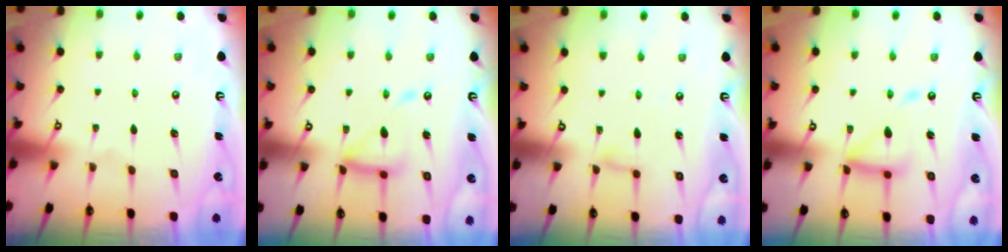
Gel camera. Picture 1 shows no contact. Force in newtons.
{"total": 14.3, "press": 14.3, "slide": 1.5}
{"total": 3.0, "press": 3.0, "slide": 0.3}
{"total": 13.8, "press": 13.7, "slide": 1.3}